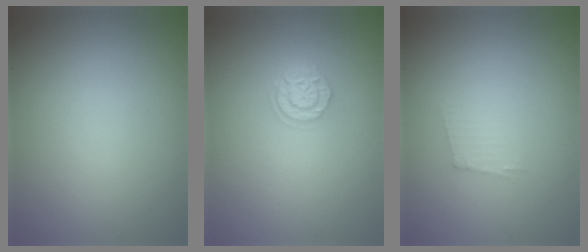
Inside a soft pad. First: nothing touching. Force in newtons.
{"total": 2.4, "press": 2.0, "slide": 1.3}
{"total": 1.1, "press": 1.0, "slide": 0.2}